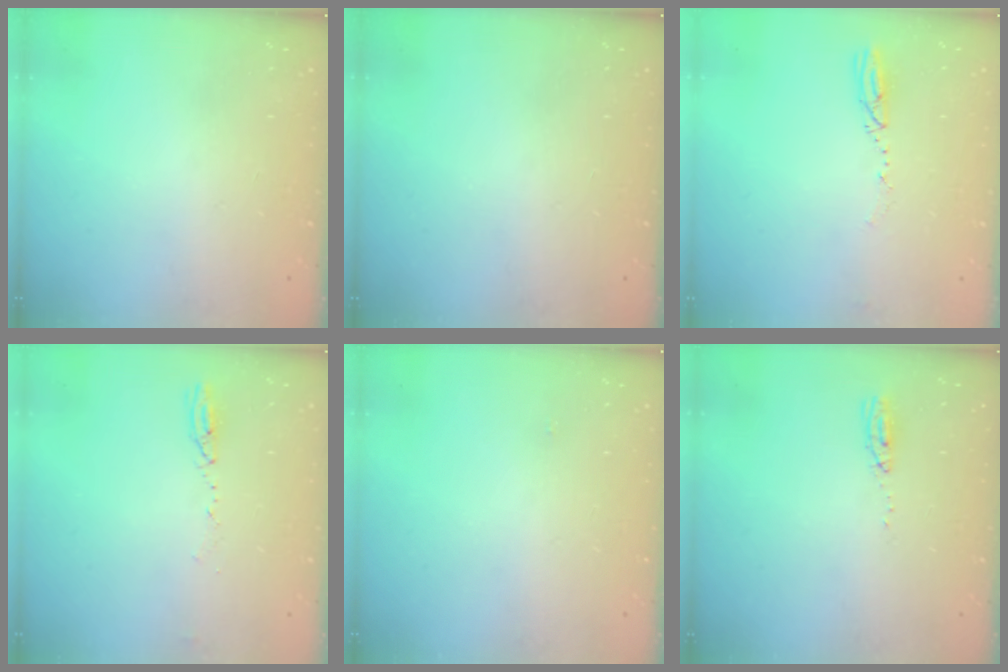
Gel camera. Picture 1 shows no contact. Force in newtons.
{"total": 0.0}
{"total": 3.3, "press": 3.2, "slide": 0.5}
{"total": 3.7, "press": 3.6, "slide": 1.1}
{"total": 15.5, "press": 3.5, "slide": 15.1}
{"total": 3.6, "press": 3.3, "slide": 1.5}